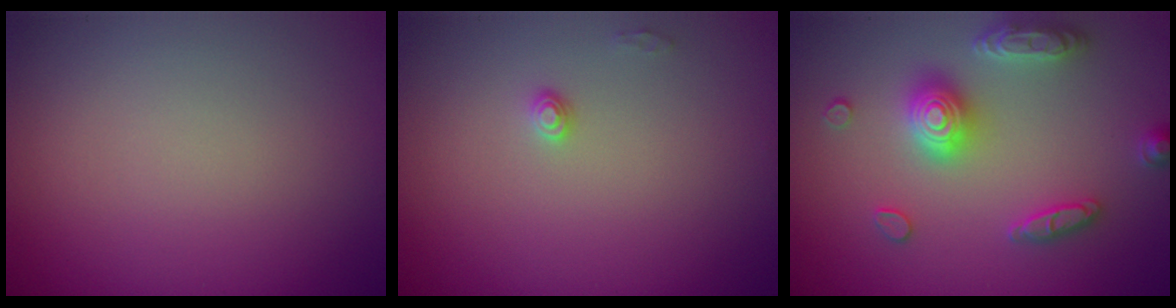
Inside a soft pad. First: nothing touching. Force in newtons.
{"total": 0.9, "press": 0.9, "slide": 0.1}
{"total": 4.1, "press": 4.0, "slide": 0.8}